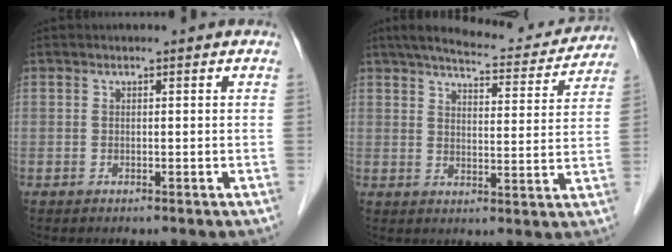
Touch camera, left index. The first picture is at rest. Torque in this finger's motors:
{"motor_torque": [0.93, -1.20, 0.13, 0.02]}